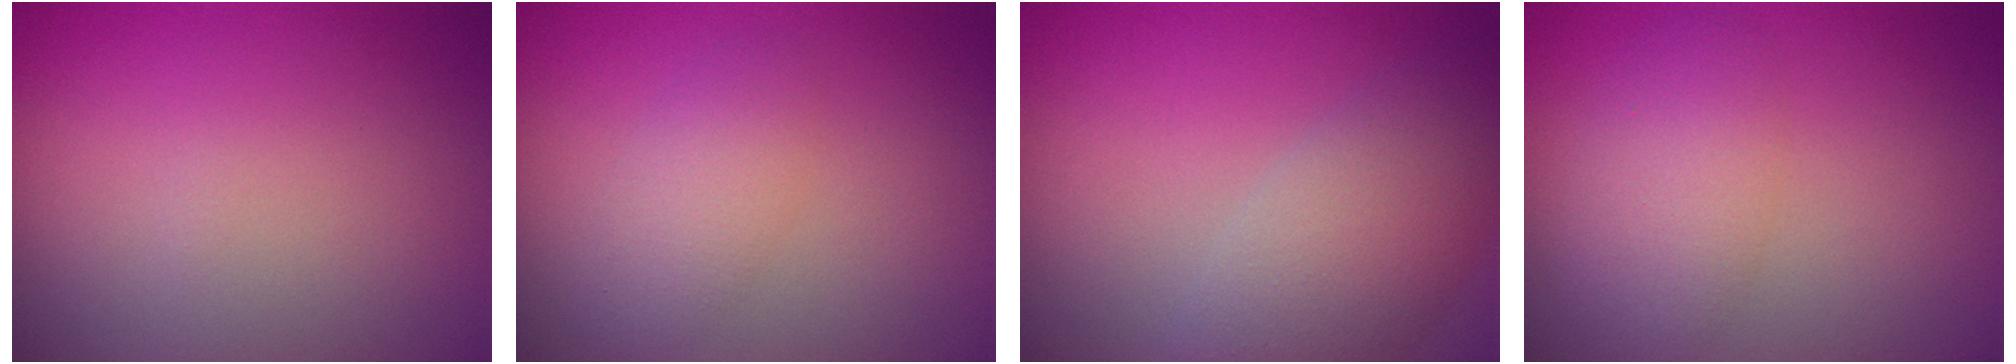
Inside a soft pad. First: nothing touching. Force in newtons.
{"total": 2.2, "press": 2.2, "slide": 0.0}
{"total": 5.2, "press": 5.2, "slide": 0.3}
{"total": 3.7, "press": 3.7, "slide": 0.1}